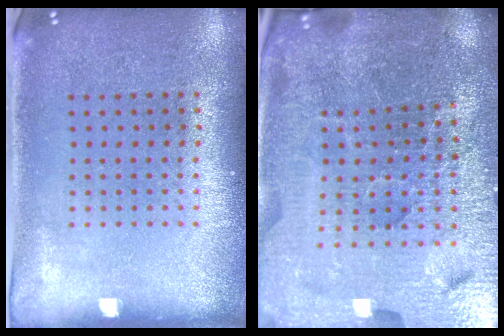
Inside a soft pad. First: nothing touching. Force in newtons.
{"total": 5.5, "press": 5.1, "slide": 1.8}